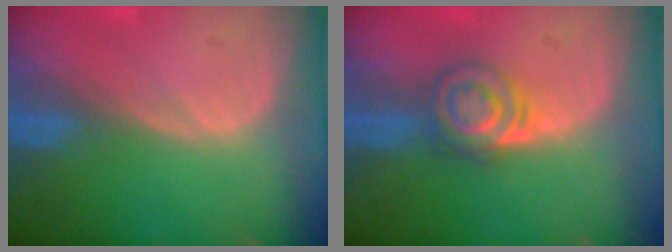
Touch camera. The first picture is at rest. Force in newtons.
{"total": 6.4, "press": 5.5, "slide": 3.3}